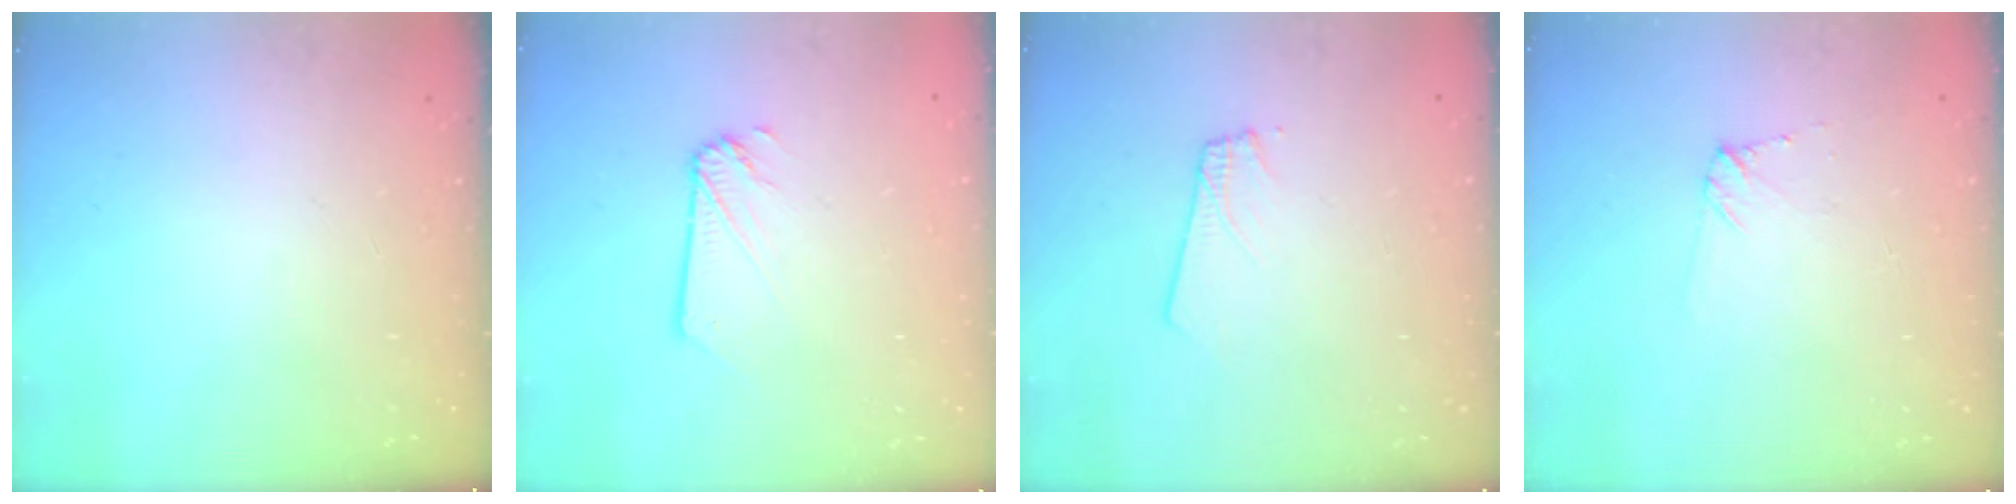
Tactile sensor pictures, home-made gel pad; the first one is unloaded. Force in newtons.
{"total": 2.0, "press": 2.0, "slide": 0.3}
{"total": 2.4, "press": 2.4, "slide": 0.3}
{"total": 4.5, "press": 4.4, "slide": 0.5}